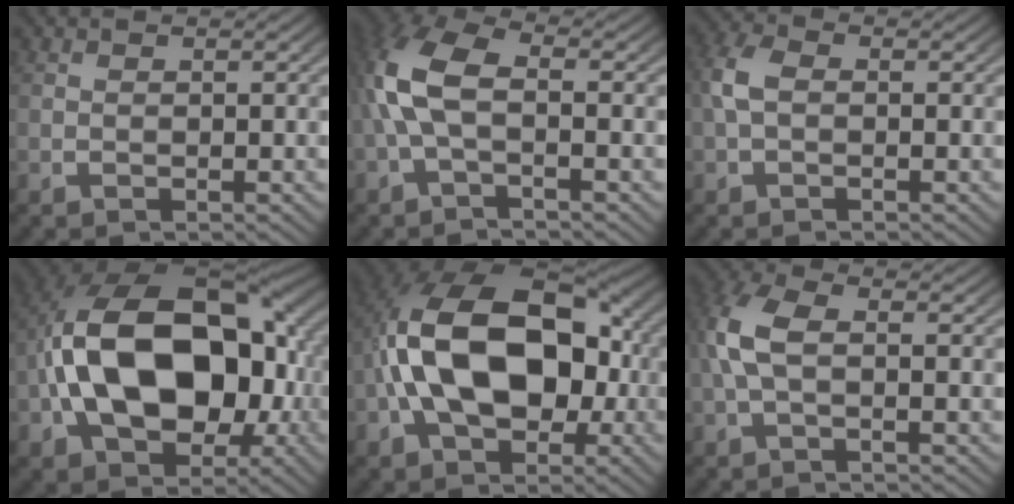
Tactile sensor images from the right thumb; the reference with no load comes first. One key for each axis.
{"total": 6.5, "fx": 0.0, "fy": 3.7, "fz": 5.4, "tx": -0.137, "ty": -0.001, "tz": 0.000}
{"total": 2.8, "fx": 0.1, "fy": 1.9, "fz": 2.1, "tx": -0.060, "ty": -0.001, "tz": 0.003}
{"total": 19.5, "fx": -0.5, "fy": 12.6, "fz": 14.9, "tx": -0.307, "ty": -0.046, "tz": 0.016}
{"total": 16.1, "fx": -0.1, "fy": 10.4, "fz": 12.3, "tx": -0.264, "ty": -0.029, "tz": 0.015}
{"total": 4.8, "fx": 0.2, "fy": 2.7, "fz": 3.9, "tx": -0.110, "ty": -0.005, "tz": 0.007}